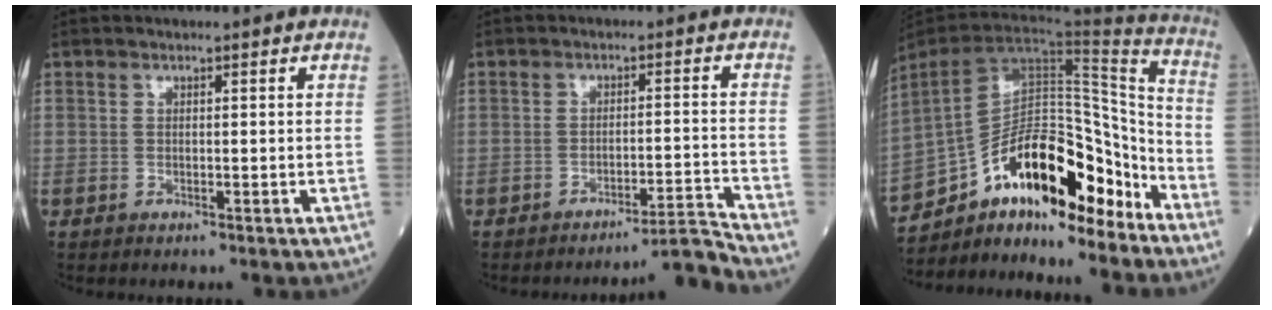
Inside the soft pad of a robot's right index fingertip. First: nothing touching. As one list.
[{"total": 5.3, "force": [-4.6, -2.5, 0.1], "torque": [0.006, 0.007, -0.070]}, {"total": 21.8, "force": [-15.8, 6.7, 13.5], "torque": [-0.231, 0.025, -0.258]}]